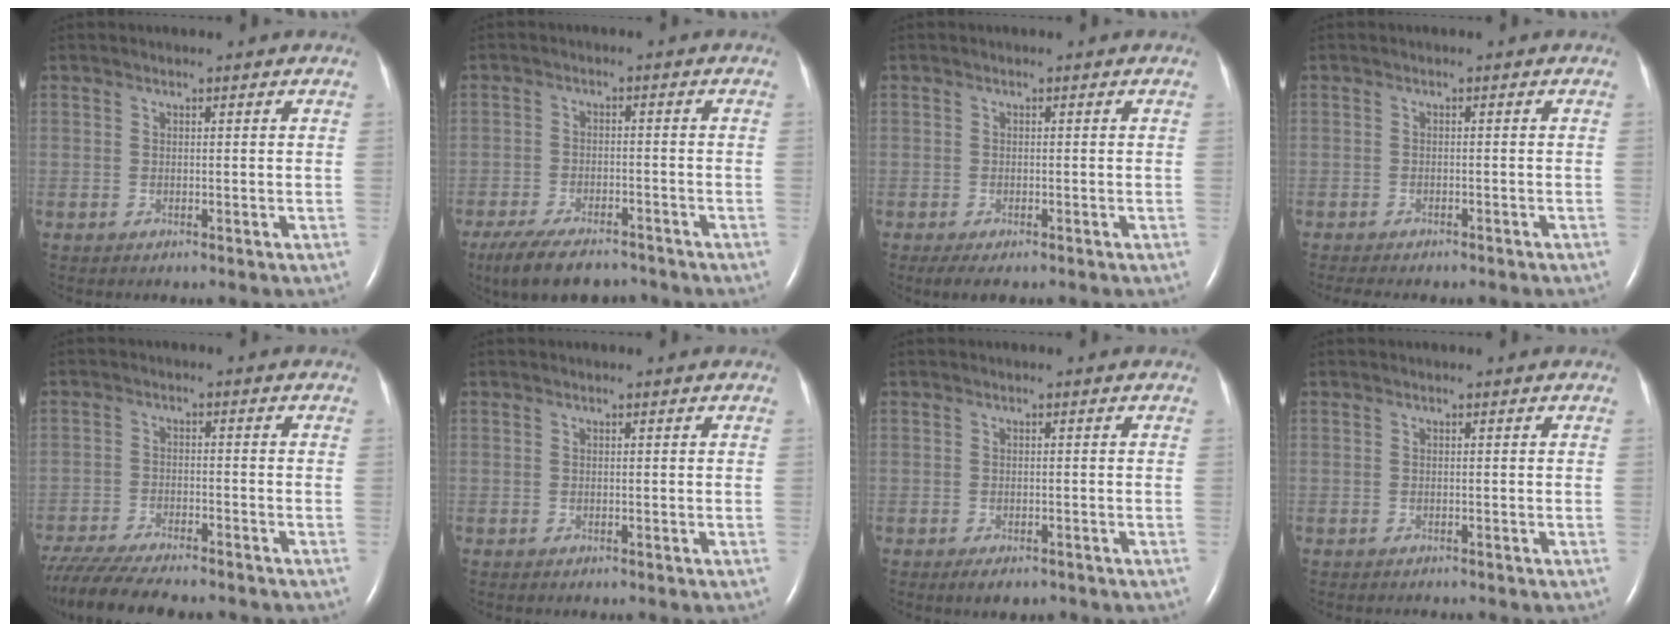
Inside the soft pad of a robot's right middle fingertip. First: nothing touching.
{"total": 10.4, "force": [-8.4, 3.4, 5.1], "torque": [-0.090, -0.014, -0.132]}
{"total": 3.0, "force": [-2.0, 1.0, 2.0], "torque": [-0.039, -0.010, -0.026]}
{"total": 8.2, "force": [-7.0, 2.0, 3.8], "torque": [-0.048, -0.004, -0.082]}
{"total": 14.6, "force": [-12.7, 2.4, 6.9], "torque": [-0.129, -0.027, -0.191]}
{"total": 0.0}
{"total": 2.6, "force": [-1.9, 1.0, 1.5], "torque": [-0.022, -0.003, -0.020]}
{"total": 1.0, "force": [-0.9, 0.1, 0.4], "torque": [-0.011, -0.005, -0.007]}